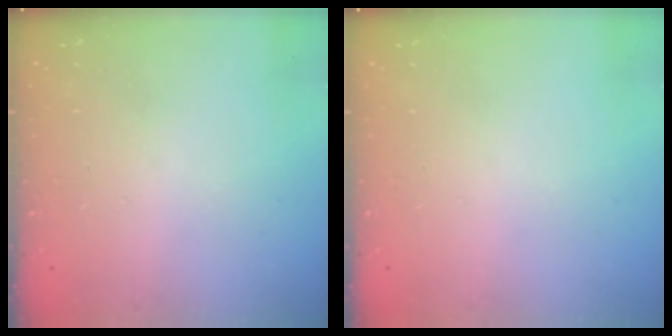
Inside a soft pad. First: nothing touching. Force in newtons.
{"total": 0.0}